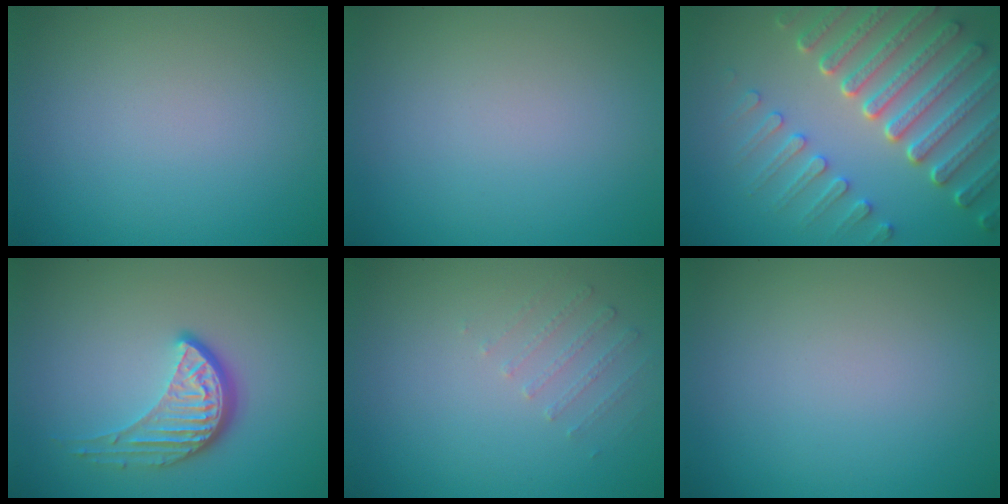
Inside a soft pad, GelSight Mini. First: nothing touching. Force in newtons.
{"total": 0.0}
{"total": 7.8, "press": 6.0, "slide": 5.0}
{"total": 4.2, "press": 3.0, "slide": 2.9}
{"total": 1.1, "press": 0.7, "slide": 0.8}
{"total": 0.0}